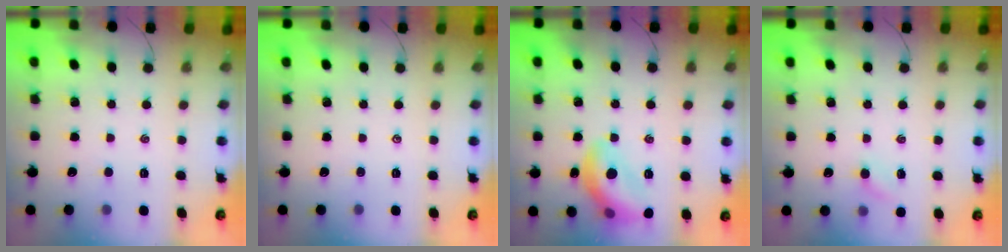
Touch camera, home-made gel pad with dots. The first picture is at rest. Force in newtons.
{"total": 0.0}
{"total": 13.6, "press": 13.6, "slide": 1.1}
{"total": 3.6, "press": 3.4, "slide": 1.2}